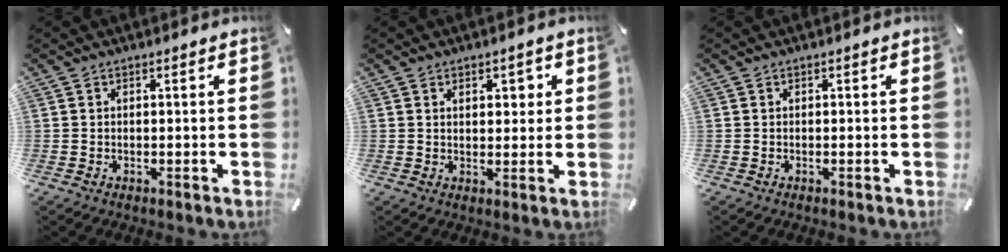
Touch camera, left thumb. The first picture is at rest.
{"total": 2.7, "force": [1.2, 2.0, 1.3], "torque": [-0.006, -0.006, 0.015]}
{"total": 0.0}